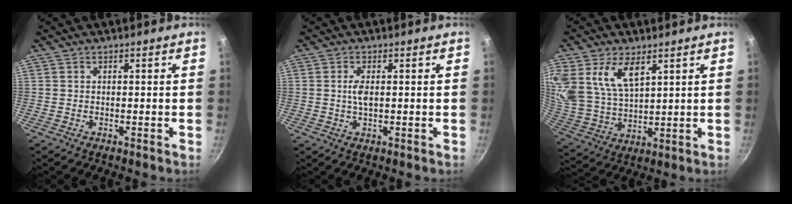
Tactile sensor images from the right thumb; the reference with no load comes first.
{"total": 2.9, "force": [0.3, 1.2, 2.6], "torque": [-0.055, 0.000, 0.008]}
{"total": 15.3, "force": [7.1, 8.5, 10.6], "torque": [-0.216, -0.020, 0.152]}